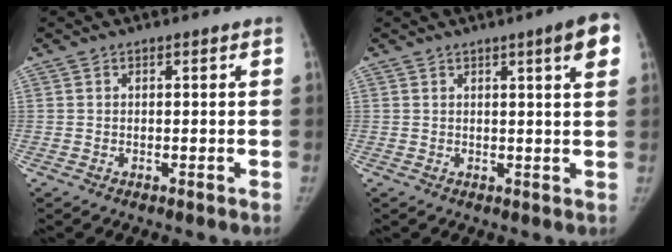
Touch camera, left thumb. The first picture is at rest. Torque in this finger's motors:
{"motor_torque": [0.10, -0.18, 0.93, -0.60, 0.10]}